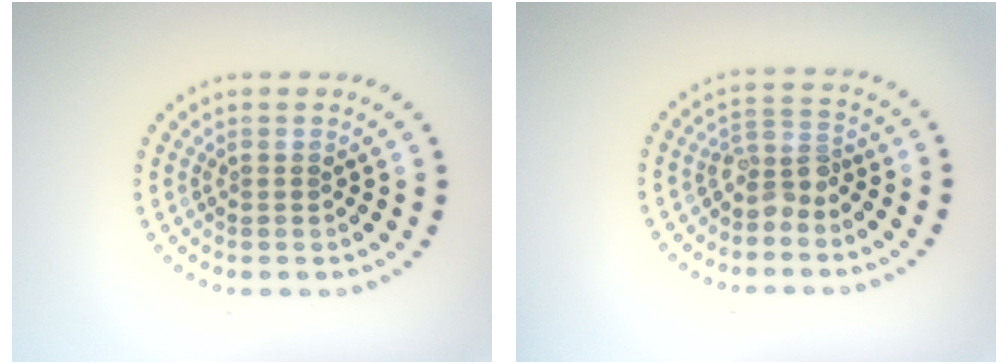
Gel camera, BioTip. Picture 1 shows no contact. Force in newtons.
{"total": 2.4, "press": 1.9, "slide": 1.4}